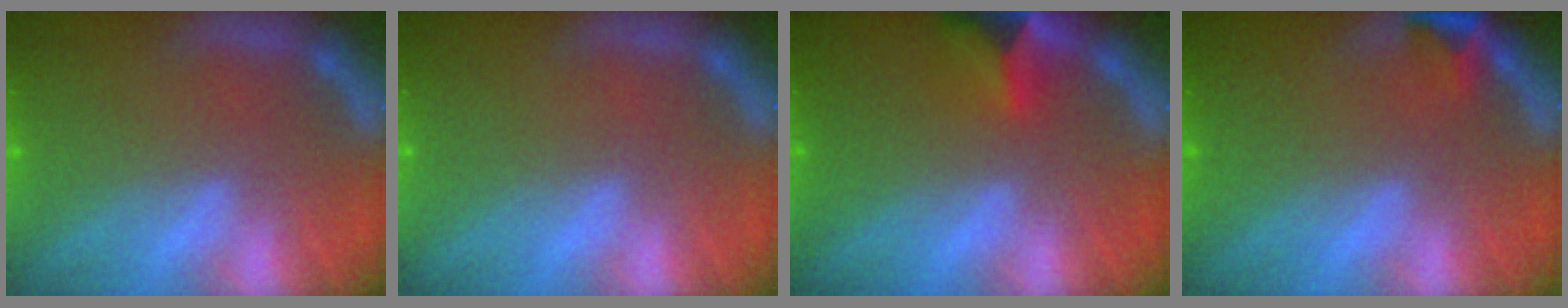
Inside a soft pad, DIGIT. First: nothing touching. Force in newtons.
{"total": 0.0}
{"total": 3.9}
{"total": 1.9}